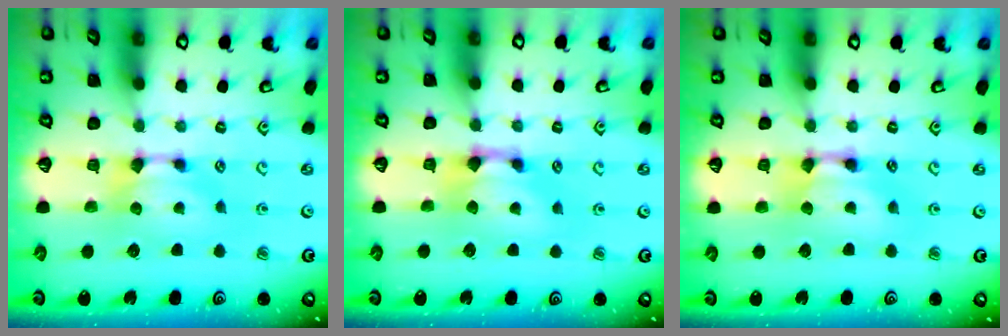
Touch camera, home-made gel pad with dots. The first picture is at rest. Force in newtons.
{"total": 1.3, "press": 0.5, "slide": 1.2}
{"total": 1.7, "press": 1.7, "slide": 0.1}